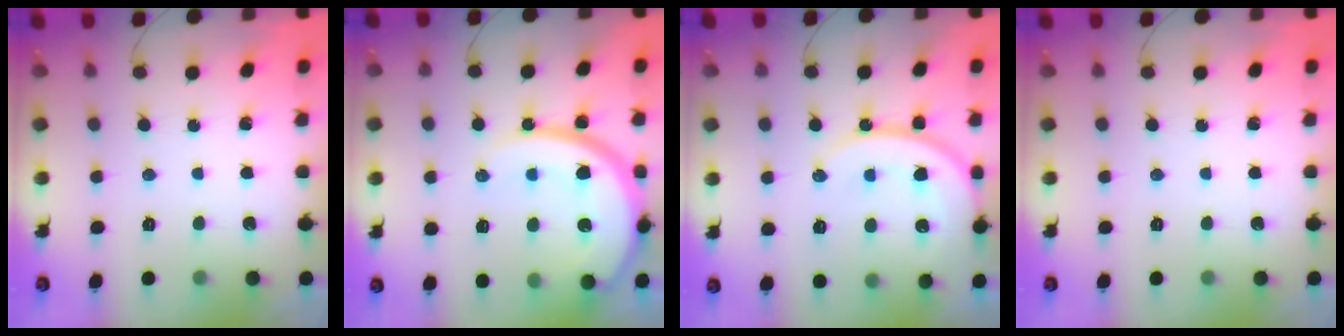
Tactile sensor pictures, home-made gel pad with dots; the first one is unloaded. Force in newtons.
{"total": 17.2, "press": 17.1, "slide": 1.8}
{"total": 15.6, "press": 15.5, "slide": 1.7}
{"total": 0.0}